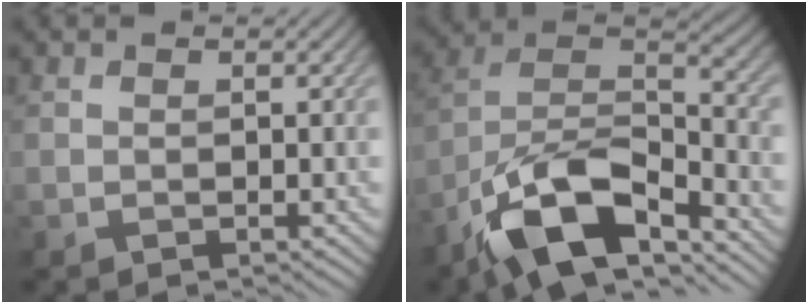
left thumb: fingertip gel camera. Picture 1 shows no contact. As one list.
[{"total": 14.4, "force": [-9.7, 5.6, 9.1], "torque": [-0.178, -0.013, -0.197]}]